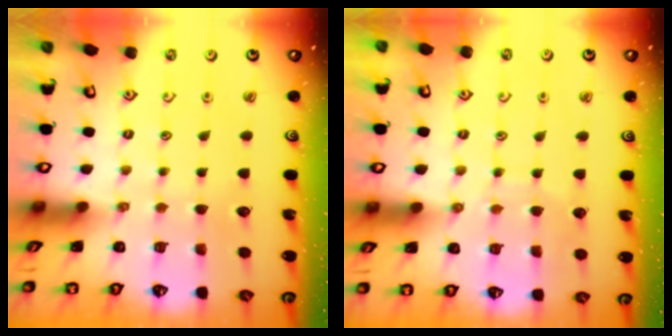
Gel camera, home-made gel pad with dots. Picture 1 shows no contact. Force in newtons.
{"total": 5.7, "press": 5.7, "slide": 0.5}